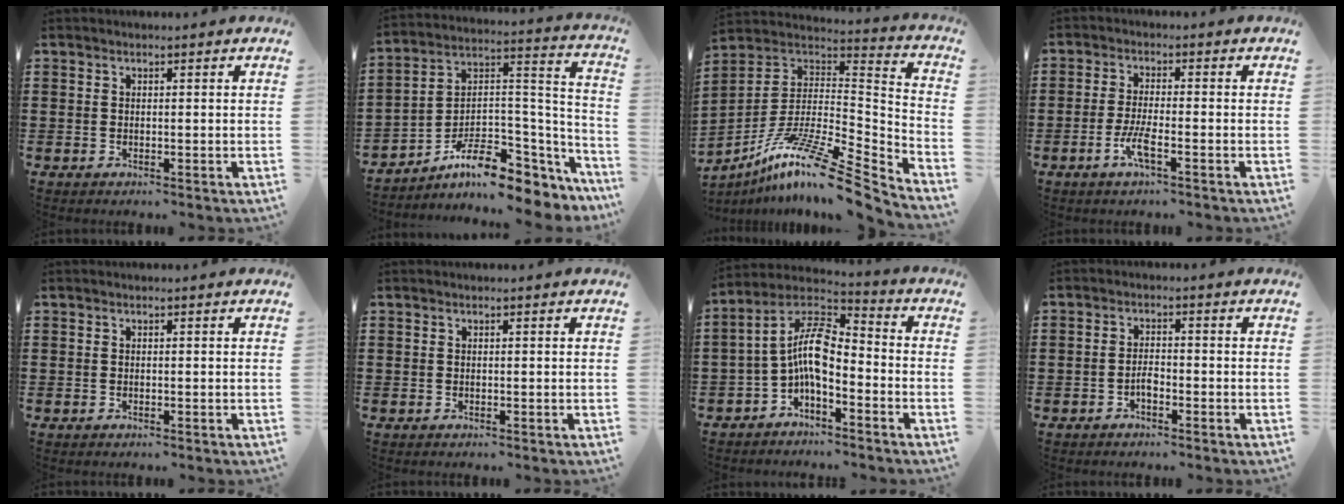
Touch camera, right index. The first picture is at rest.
{"total": 10.0, "force": [-6.8, 4.0, 6.1], "torque": [-0.112, 0.007, -0.124]}
{"total": 13.3, "force": [-8.9, 1.8, 9.8], "torque": [-0.178, 0.006, -0.166]}
{"total": 4.2, "force": [-2.0, 0.7, 3.6], "torque": [-0.080, -0.007, -0.043]}
{"total": 0.0}
{"total": 0.0}
{"total": 8.3, "force": [-1.9, 3.4, 7.4], "torque": [-0.174, -0.008, -0.046]}
{"total": 2.0, "force": [-1.1, 0.9, 1.4], "torque": [-0.030, 0.003, -0.022]}